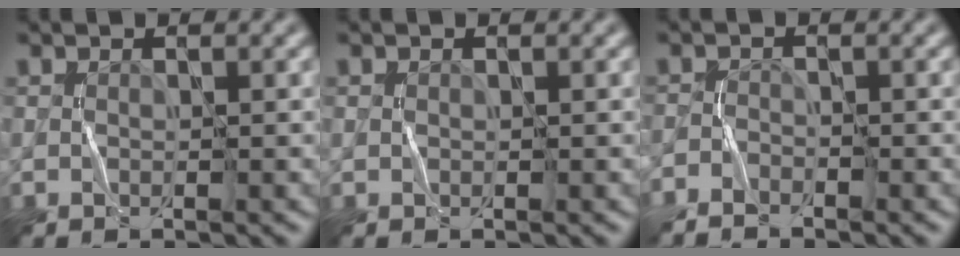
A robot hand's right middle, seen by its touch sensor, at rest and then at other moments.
{"total": 0.0}
{"total": 1.9, "force": [-1.9, 0.2, 0.3], "torque": [-0.015, 0.000, -0.043]}